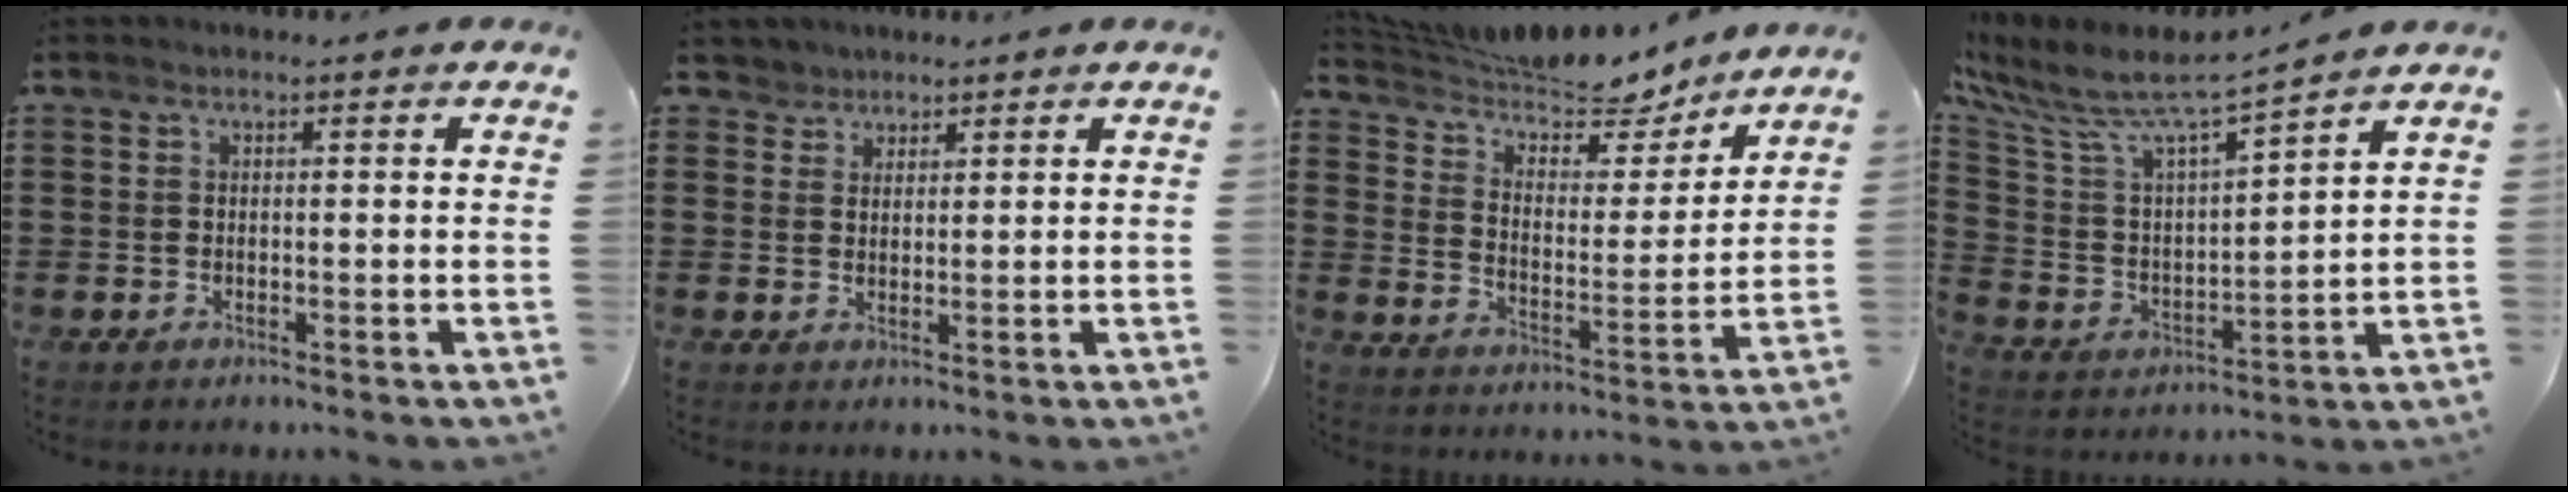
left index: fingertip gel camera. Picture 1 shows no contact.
{"total": 2.6, "force": [2.0, 1.7, -0.3], "torque": [0.002, 0.008, 0.036]}
{"total": 6.4, "force": [6.1, 1.4, 1.3], "torque": [-0.059, -0.042, 0.101]}
{"total": 8.3, "force": [7.2, 1.3, 4.0], "torque": [-0.112, -0.047, 0.118]}